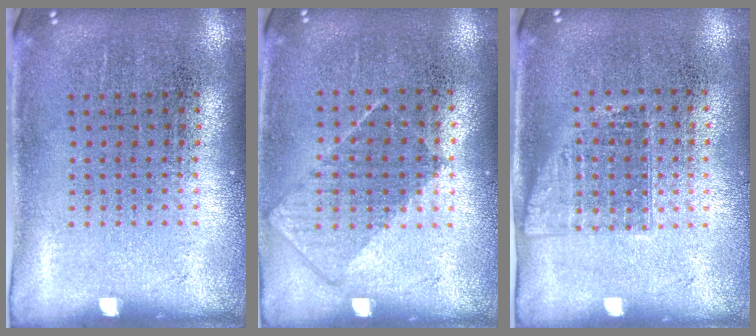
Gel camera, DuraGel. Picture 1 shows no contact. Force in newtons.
{"total": 0.9, "press": 0.7, "slide": 0.5}
{"total": 1.1, "press": 0.9, "slide": 0.6}